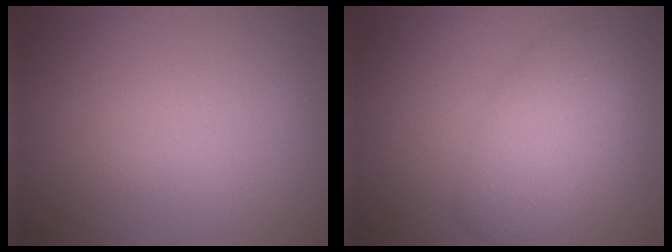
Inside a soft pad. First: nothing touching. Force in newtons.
{"total": 5.2, "press": 5.2, "slide": 0.3}